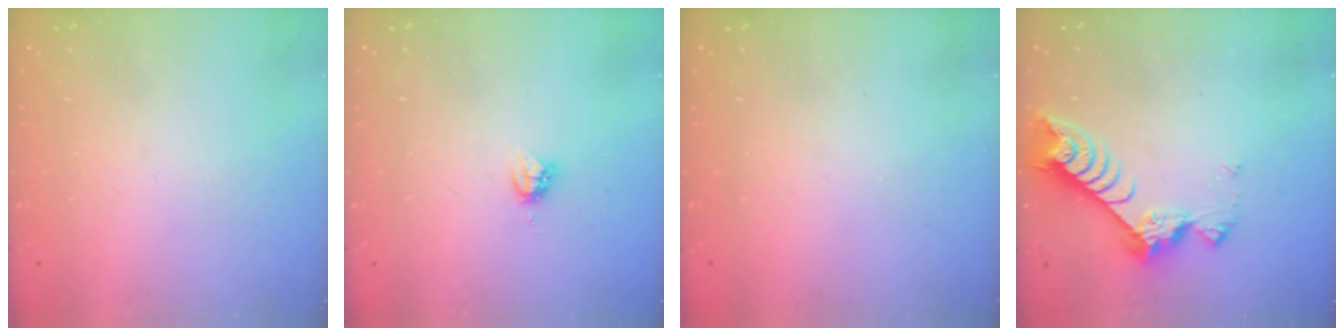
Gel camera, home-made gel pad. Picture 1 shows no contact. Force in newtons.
{"total": 4.0, "press": 3.9, "slide": 0.7}
{"total": 0.0}
{"total": 7.4, "press": 7.3, "slide": 1.0}